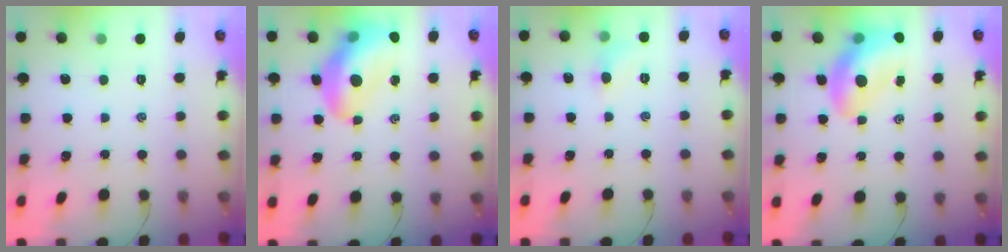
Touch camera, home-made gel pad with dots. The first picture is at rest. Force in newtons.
{"total": 15.0, "press": 14.4, "slide": 3.9}
{"total": 5.7, "press": 5.4, "slide": 1.8}
{"total": 13.1, "press": 12.7, "slide": 3.5}